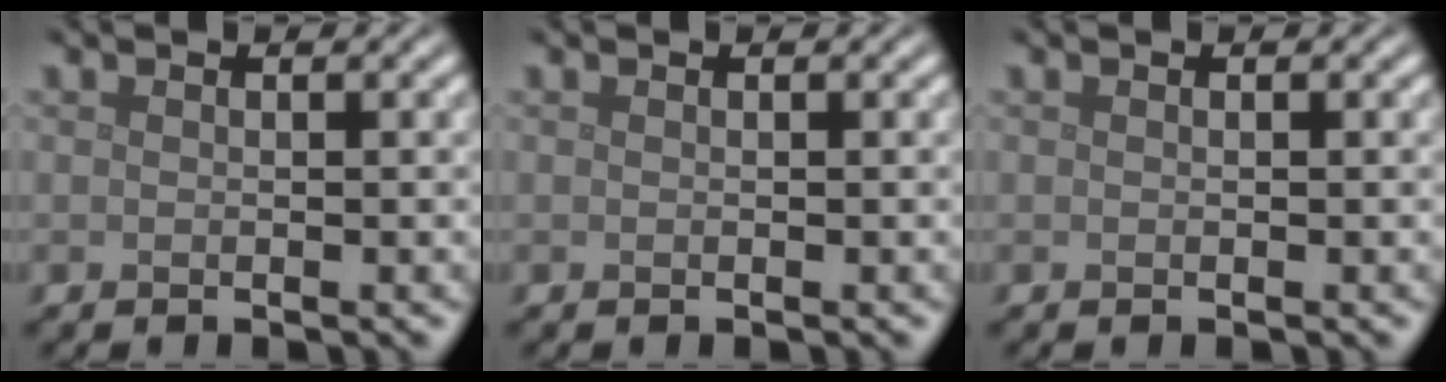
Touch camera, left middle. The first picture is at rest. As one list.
[{"total": 0.0}, {"total": 0.0}]